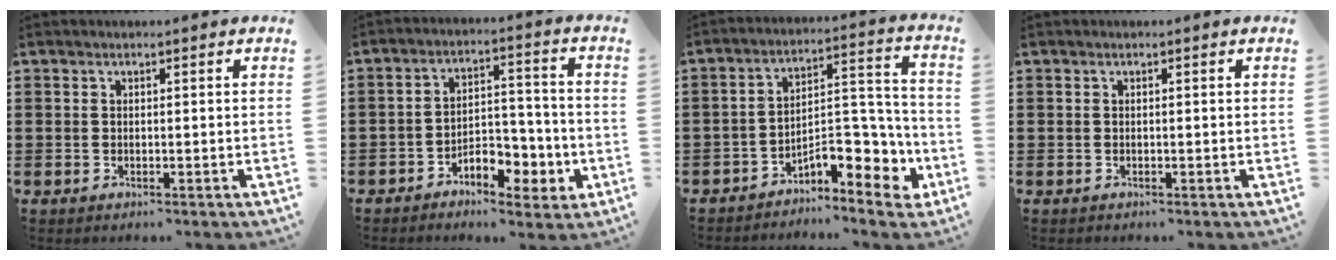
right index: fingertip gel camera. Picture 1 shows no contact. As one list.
[{"total": 7.0, "force": [-3.8, 3.8, 4.5], "torque": [-0.064, 0.019, -0.071]}, {"total": 10.1, "force": [-5.9, 4.5, 6.9], "torque": [-0.092, 0.006, -0.103]}, {"total": 0.0}]